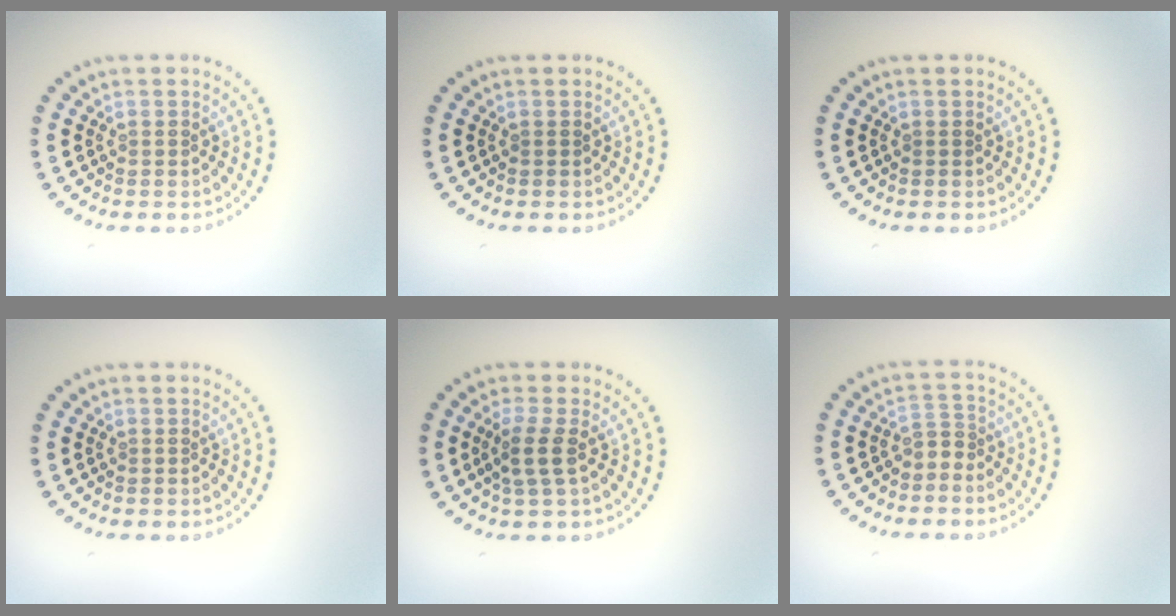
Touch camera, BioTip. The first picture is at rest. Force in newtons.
{"total": 0.0}
{"total": 0.0}
{"total": 0.0}
{"total": 2.3, "press": 2.0, "slide": 1.2}
{"total": 1.5, "press": 1.0, "slide": 1.1}